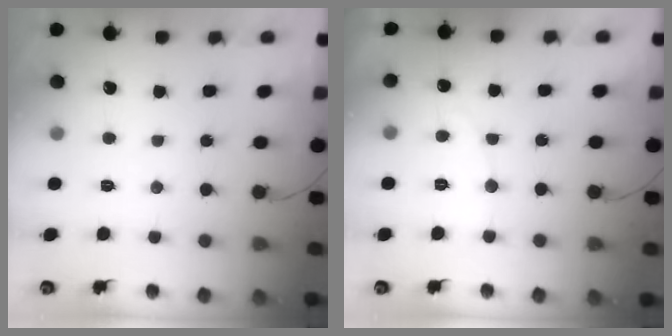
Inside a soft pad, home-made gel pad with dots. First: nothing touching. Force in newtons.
{"total": 3.8, "press": 3.8, "slide": 0.3}